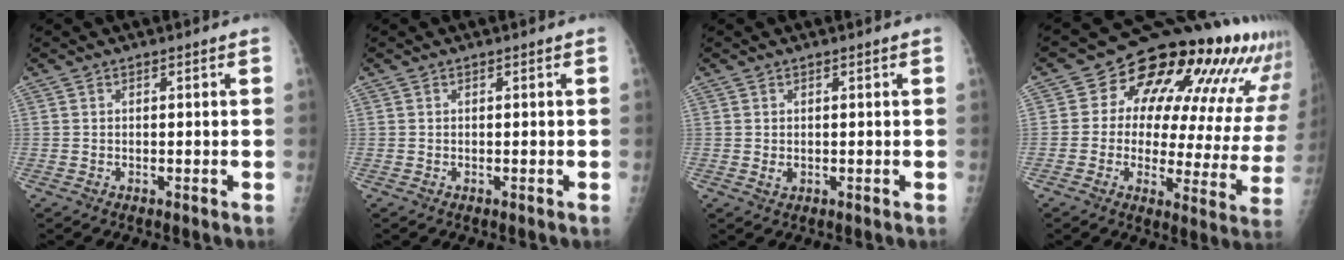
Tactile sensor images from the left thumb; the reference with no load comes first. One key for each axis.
{"total": 0.0}
{"total": 1.6, "fx": 0.7, "fy": 0.8, "fz": 1.2, "tx": -0.021, "ty": -0.004, "tz": 0.015}
{"total": 21.9, "fx": 11.2, "fy": 10.8, "fz": 15.4, "tx": -0.166, "ty": -0.022, "tz": 0.132}